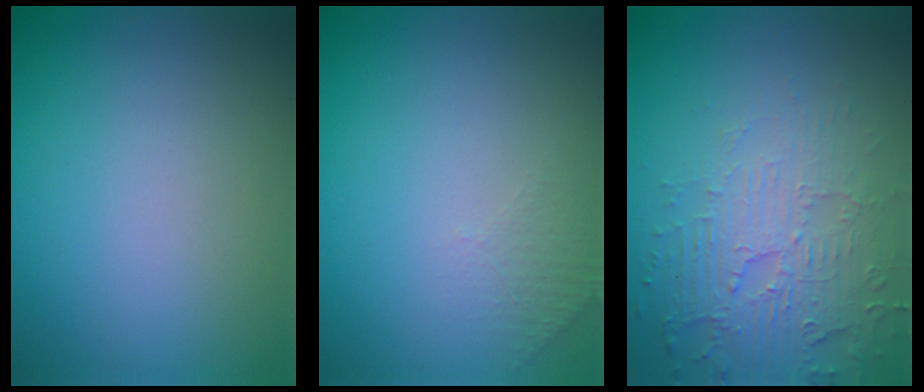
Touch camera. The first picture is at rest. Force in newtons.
{"total": 1.3, "press": 1.2, "slide": 0.3}
{"total": 5.9, "press": 3.8, "slide": 4.5}